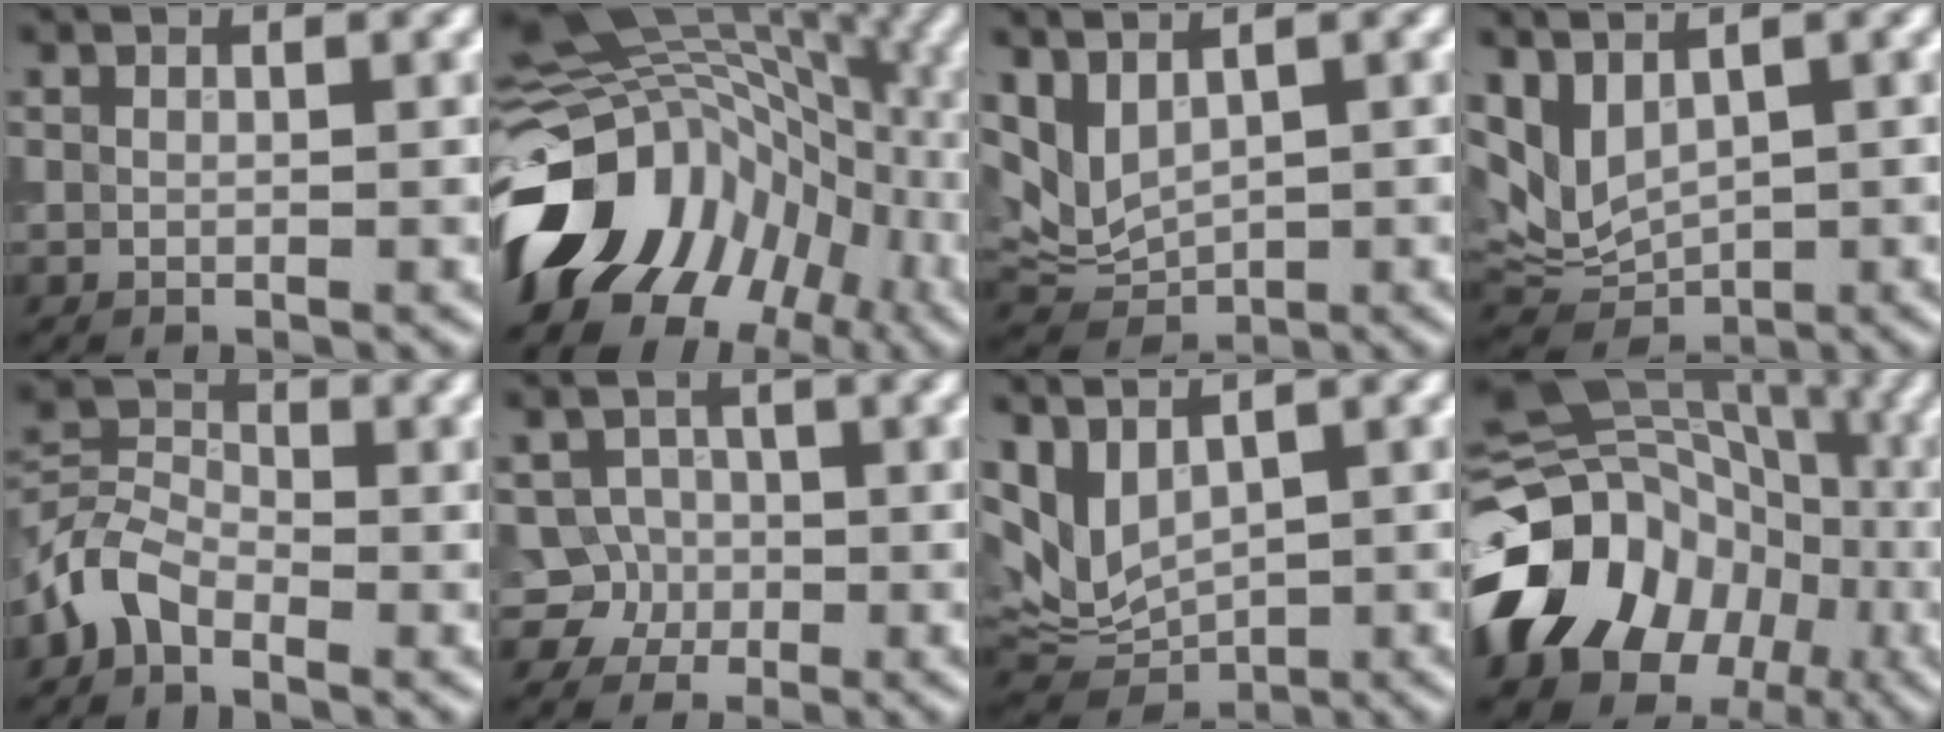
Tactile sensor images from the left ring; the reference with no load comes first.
{"total": 13.5, "force": [-4.6, 9.9, 7.9], "torque": [-0.142, 0.015, -0.096]}
{"total": 3.1, "force": [1.7, 1.7, 1.9], "torque": [-0.048, -0.005, 0.045]}
{"total": 3.8, "force": [1.9, 2.2, 2.5], "torque": [-0.059, -0.010, 0.048]}
{"total": 4.1, "force": [-2.5, 2.4, 2.1], "torque": [-0.046, 0.009, -0.064]}
{"total": 4.4, "force": [-1.7, 4.0, 0.6], "torque": [0.025, 0.005, -0.039]}
{"total": 4.2, "force": [1.9, 2.4, 2.9], "torque": [-0.070, -0.011, 0.049]}
{"total": 15.2, "force": [-5.0, 11.9, 8.1], "torque": [-0.165, 0.006, -0.108]}